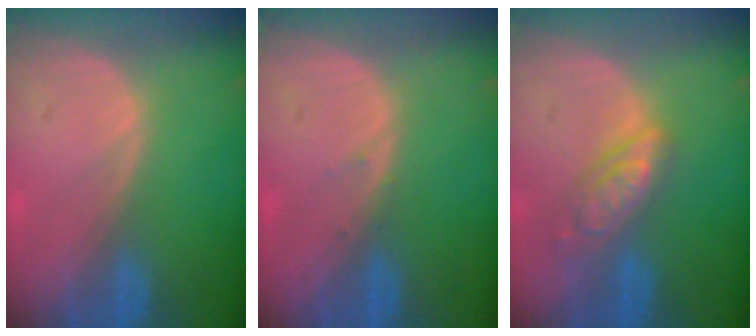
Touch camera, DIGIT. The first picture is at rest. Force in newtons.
{"total": 0.7, "press": 0.4, "slide": 0.5}
{"total": 6.1, "press": 5.3, "slide": 2.9}